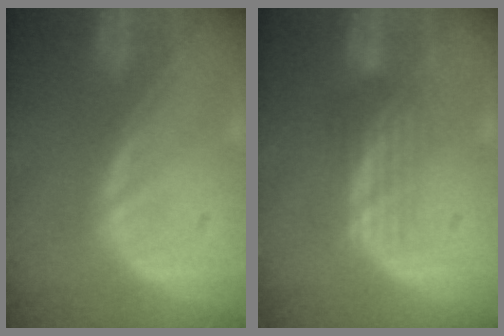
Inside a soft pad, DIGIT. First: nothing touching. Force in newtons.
{"total": 3.4, "press": 2.9, "slide": 1.9}